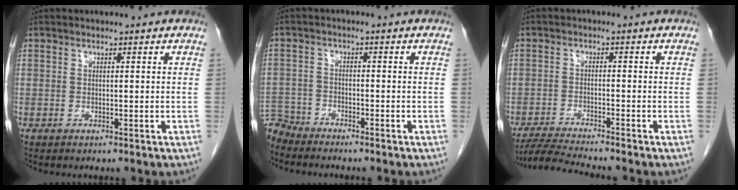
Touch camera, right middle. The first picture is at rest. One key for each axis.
{"total": 5.2, "fx": -5.1, "fy": 1.1, "fz": -0.2, "tx": 0.012, "ty": -0.006, "tz": -0.095}
{"total": 6.2, "fx": -5.7, "fy": -1.3, "fz": 2.1, "tx": -0.036, "ty": -0.022, "tz": -0.104}